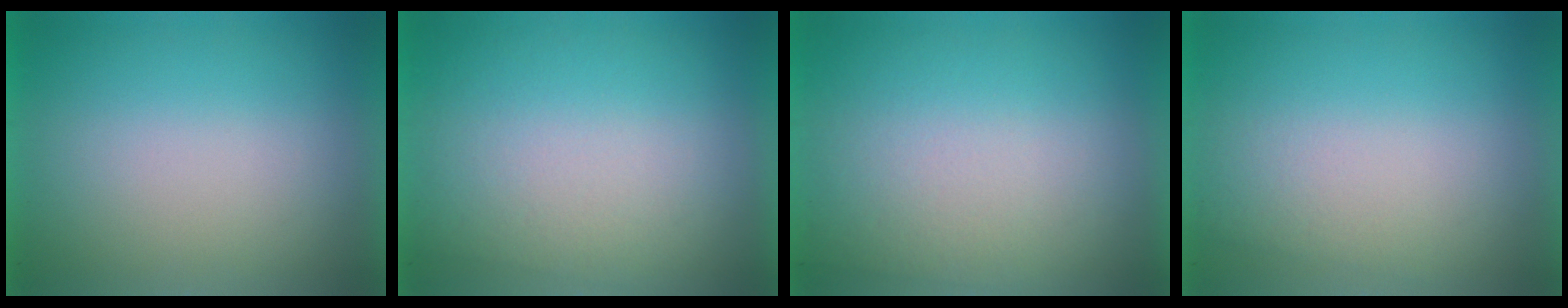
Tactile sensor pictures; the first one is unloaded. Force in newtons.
{"total": 2.6}
{"total": 2.8}
{"total": 1.1}